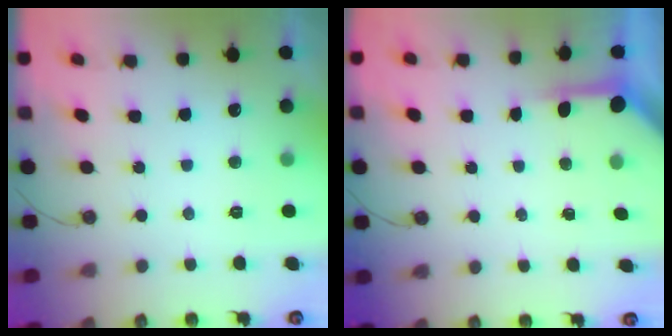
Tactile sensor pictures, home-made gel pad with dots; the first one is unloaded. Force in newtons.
{"total": 4.0, "press": 4.0, "slide": 0.3}